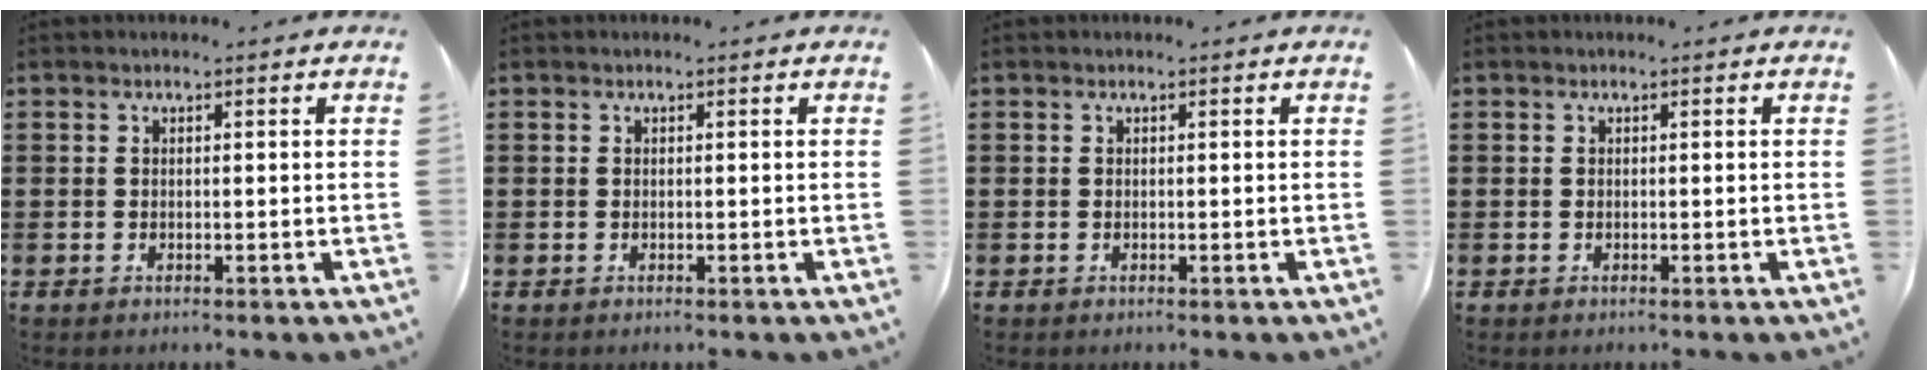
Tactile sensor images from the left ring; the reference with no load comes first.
{"total": 0.0}
{"total": 0.0}
{"total": 0.0}